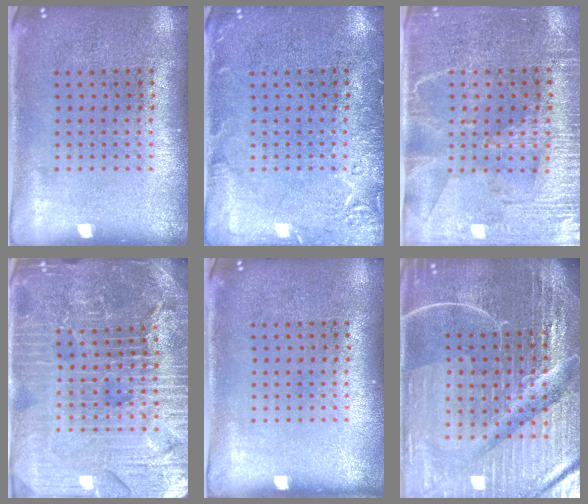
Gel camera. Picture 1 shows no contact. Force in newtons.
{"total": 2.7, "press": 2.7, "slide": 0.5}
{"total": 3.2, "press": 3.0, "slide": 1.3}
{"total": 5.5, "press": 4.9, "slide": 2.4}
{"total": 0.0}
{"total": 7.1, "press": 6.2, "slide": 3.4}